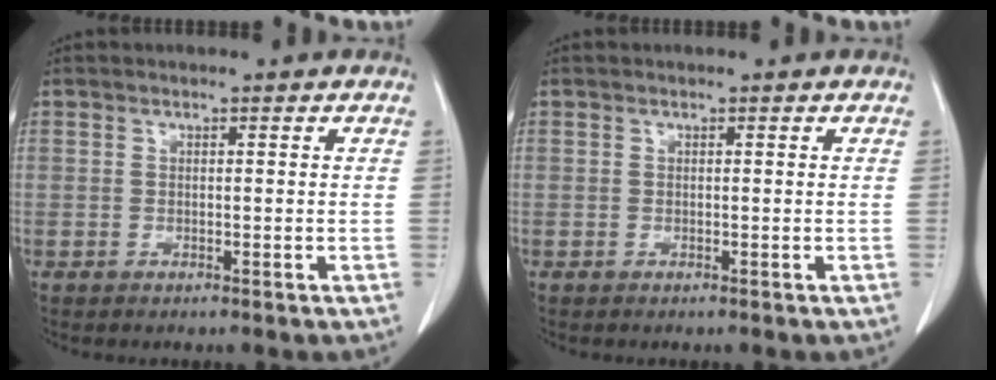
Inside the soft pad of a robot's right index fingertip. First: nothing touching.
{"total": 0.0}